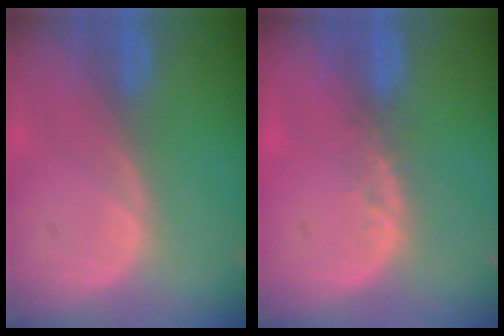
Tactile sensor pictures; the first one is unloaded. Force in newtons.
{"total": 2.1, "press": 1.8, "slide": 1.1}